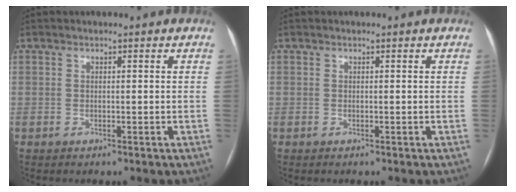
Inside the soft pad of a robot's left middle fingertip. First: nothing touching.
{"total": 0.0}